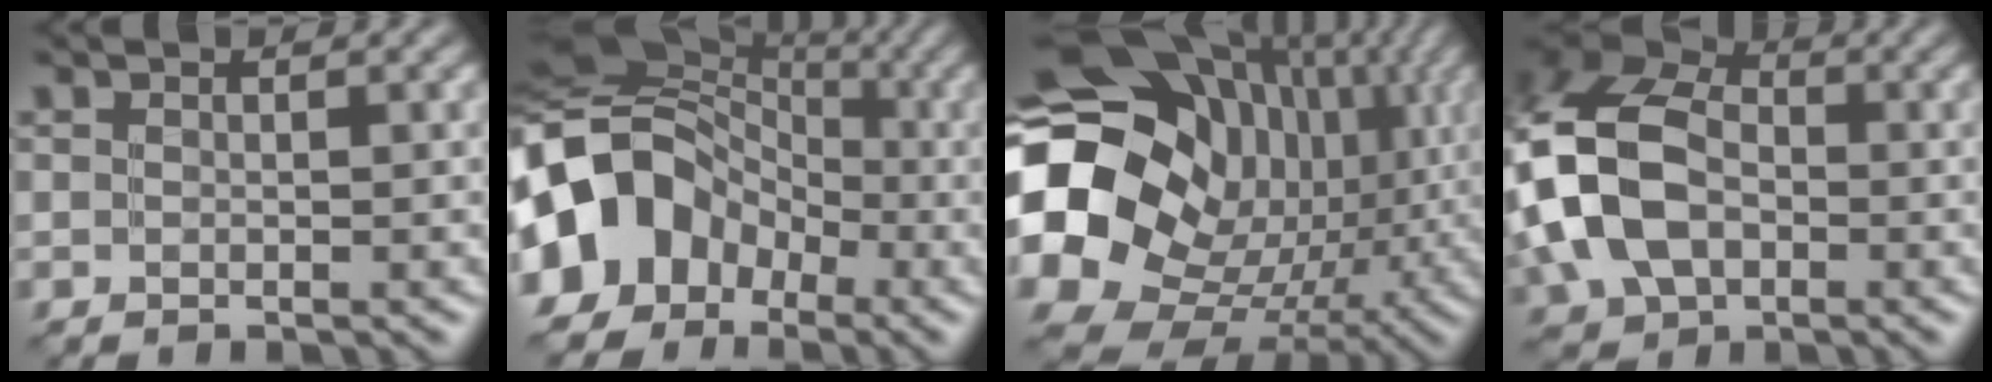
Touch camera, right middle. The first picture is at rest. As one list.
[{"total": 12.7, "force": [-4.0, 10.1, 6.5], "torque": [-0.126, -0.003, -0.096]}, {"total": 23.4, "force": [1.4, 20.3, 11.6], "torque": [-0.258, 0.001, 0.016]}, {"total": 11.4, "force": [-2.2, 7.9, 7.9], "torque": [-0.189, 0.003, -0.061]}]